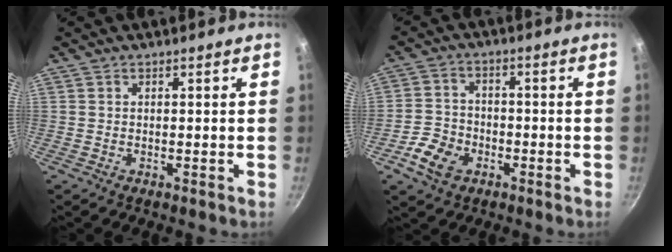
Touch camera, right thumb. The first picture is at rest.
{"total": 7.3, "force": [-3.4, 5.3, 3.7], "torque": [-0.063, 0.023, -0.070]}